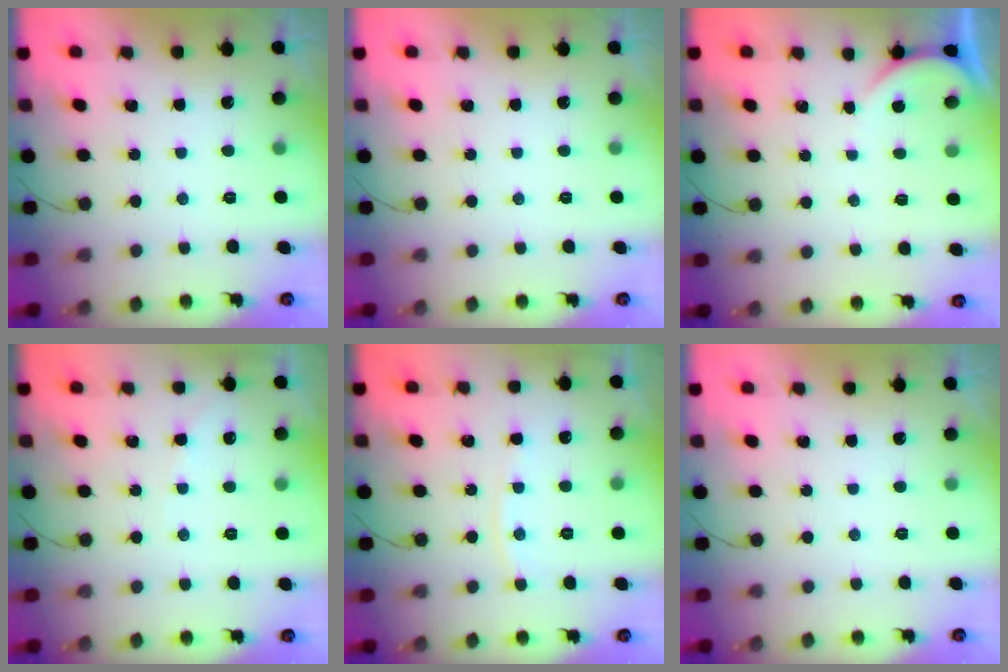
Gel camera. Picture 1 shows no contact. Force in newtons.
{"total": 0.0}
{"total": 1.6, "press": 1.6, "slide": 0.2}
{"total": 2.7, "press": 2.7, "slide": 0.4}
{"total": 5.3, "press": 5.3, "slide": 0.7}
{"total": 0.0}